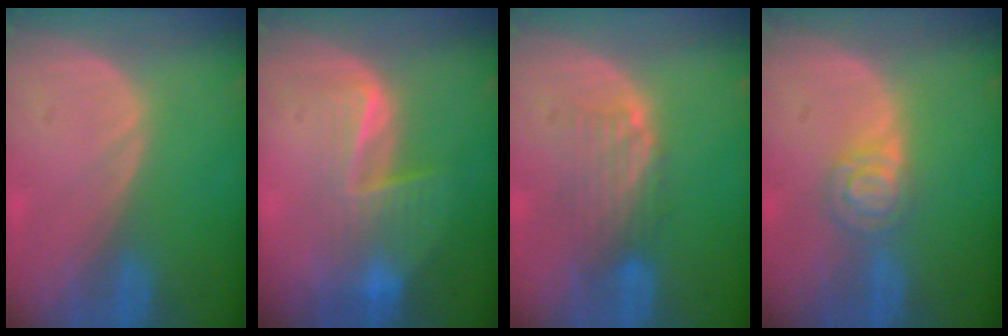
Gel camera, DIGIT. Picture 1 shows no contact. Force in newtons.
{"total": 6.8, "press": 6.3, "slide": 2.4}
{"total": 5.1, "press": 4.4, "slide": 2.6}
{"total": 4.7, "press": 4.2, "slide": 2.1}